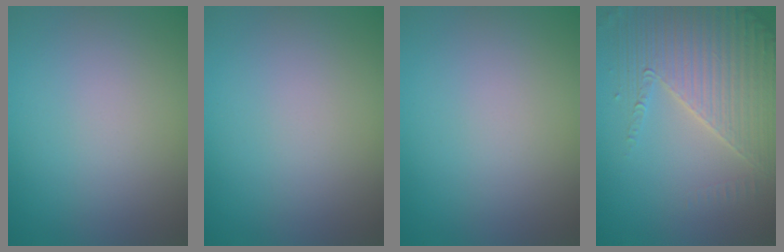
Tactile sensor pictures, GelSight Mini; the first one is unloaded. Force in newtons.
{"total": 0.0}
{"total": 0.0}
{"total": 5.2, "press": 4.5, "slide": 2.7}